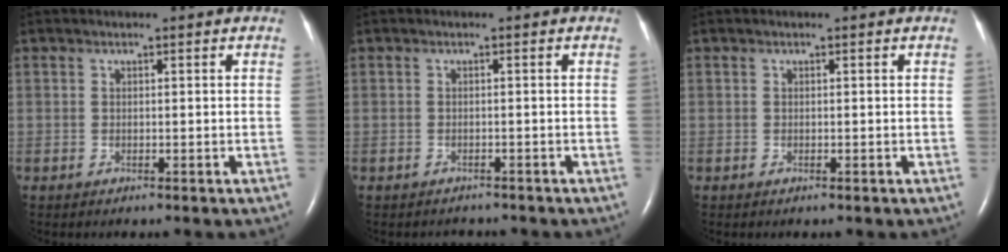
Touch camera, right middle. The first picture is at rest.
{"total": 1.6, "force": [-1.5, 0.5, -0.2], "torque": [-0.001, -0.003, -0.020]}
{"total": 0.0}